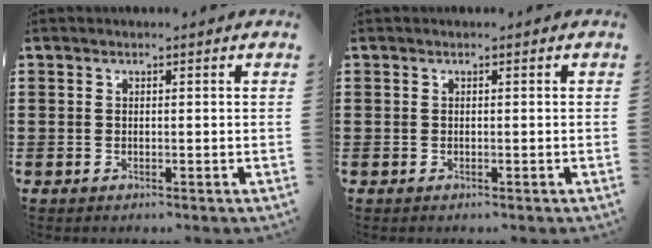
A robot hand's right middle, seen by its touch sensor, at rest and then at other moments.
{"total": 0.0}